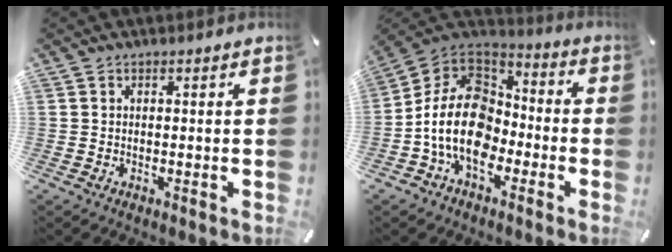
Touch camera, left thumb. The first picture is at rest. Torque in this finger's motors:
{"motor_torque": [-0.06, 1.81, 1.02, -0.40, 0.65]}